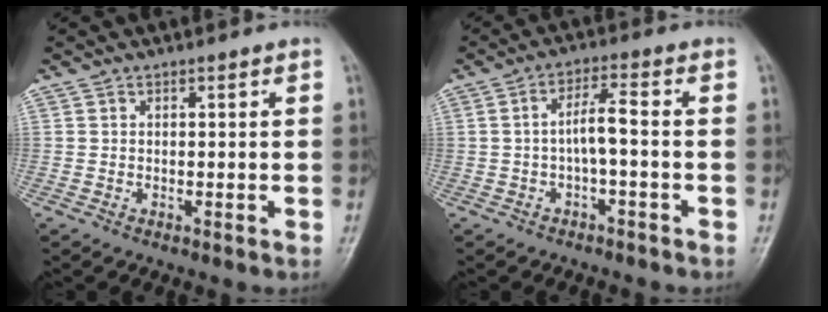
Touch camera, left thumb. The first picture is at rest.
{"total": 4.3, "force": [-0.9, 0.8, 4.1], "torque": [-0.078, 0.026, -0.017]}